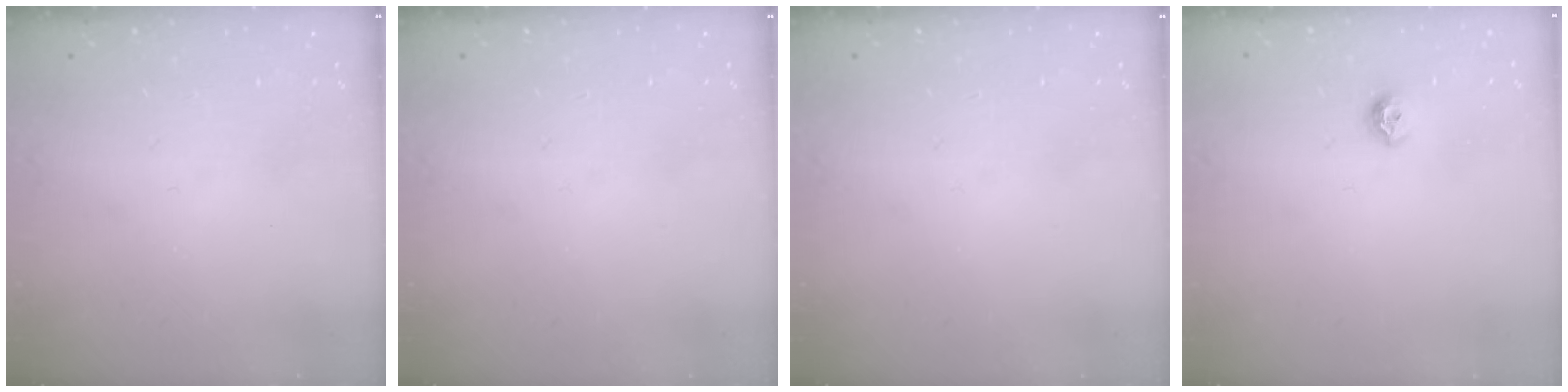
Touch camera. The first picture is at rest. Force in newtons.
{"total": 0.0}
{"total": 0.0}
{"total": 6.8, "press": 6.7, "slide": 1.0}